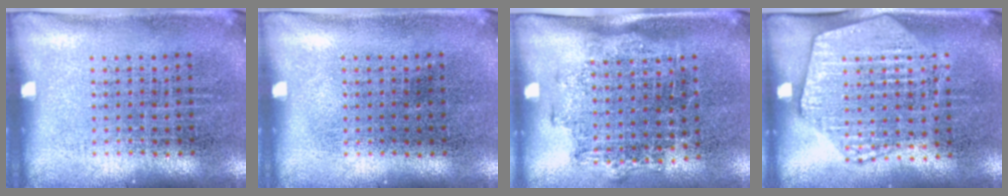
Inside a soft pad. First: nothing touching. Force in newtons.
{"total": 0.0}
{"total": 1.3, "press": 1.0, "slide": 0.8}
{"total": 1.9, "press": 1.8, "slide": 0.7}